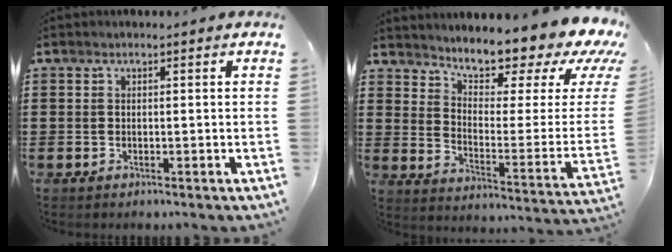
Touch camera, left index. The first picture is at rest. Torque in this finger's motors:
{"motor_torque": [2.14, 0.00, 1.05, 0.21]}